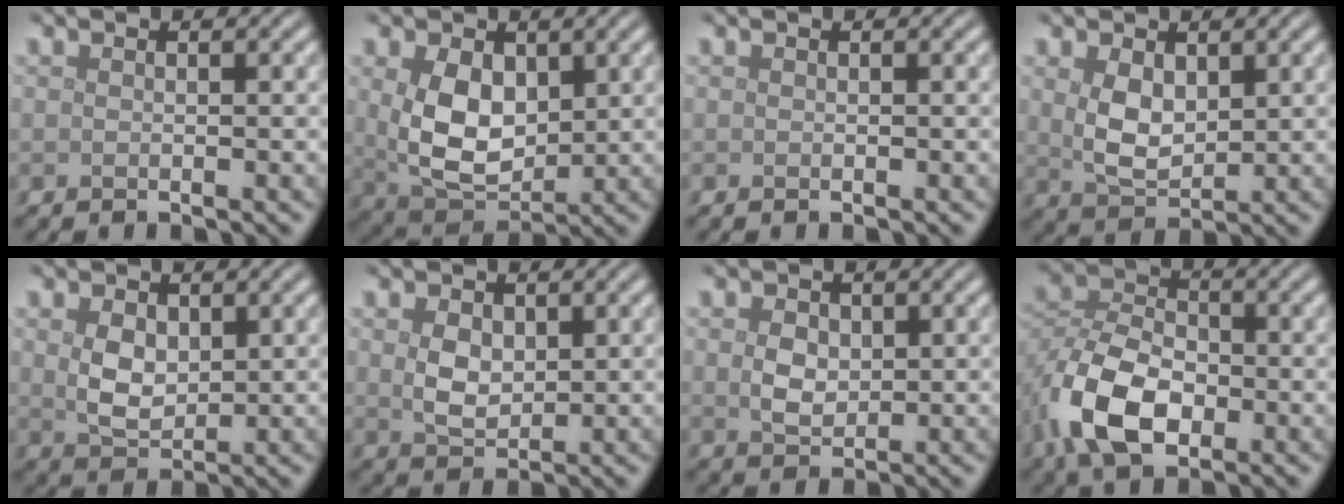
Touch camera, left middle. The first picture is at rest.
{"total": 6.5, "force": [1.0, 4.2, 4.8], "torque": [-0.105, -0.008, 0.030]}
{"total": 0.0}
{"total": 3.7, "force": [0.9, 2.2, 2.8], "torque": [-0.067, -0.005, 0.026]}
{"total": 3.1, "force": [0.7, 2.1, 2.2], "torque": [-0.052, -0.004, 0.021]}
{"total": 2.8, "force": [0.7, 1.9, 2.0], "torque": [-0.045, -0.004, 0.018]}
{"total": 2.3, "force": [0.4, 1.7, 1.5], "torque": [-0.034, -0.004, 0.011]}
{"total": 8.2, "force": [-3.3, 4.9, 5.7], "torque": [-0.125, -0.001, -0.073]}